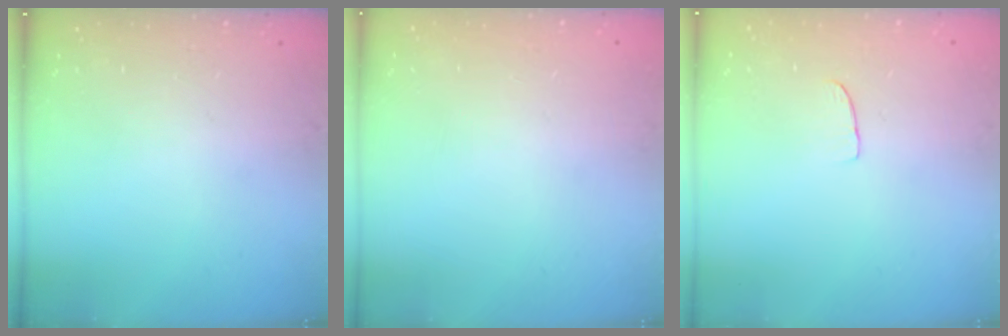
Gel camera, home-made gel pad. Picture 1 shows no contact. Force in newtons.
{"total": 0.0}
{"total": 2.6, "press": 2.6, "slide": 0.2}